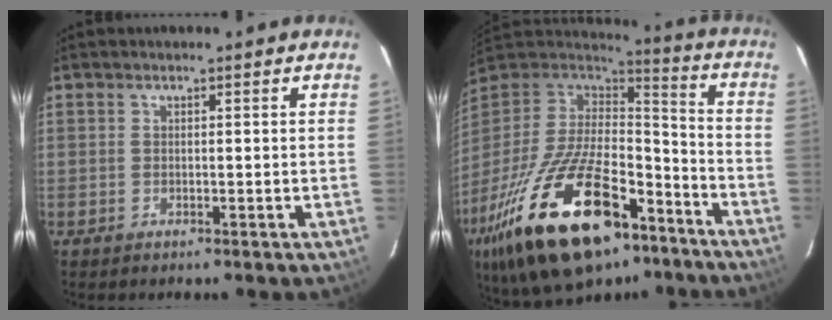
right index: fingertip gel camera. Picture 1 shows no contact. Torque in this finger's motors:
{"motor_torque": [1.87, -0.27, 1.05, 0.21]}